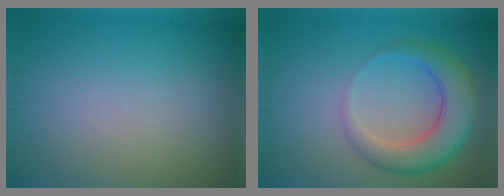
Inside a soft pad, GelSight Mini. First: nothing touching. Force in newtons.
{"total": 5.7, "press": 5.7, "slide": 0.2}